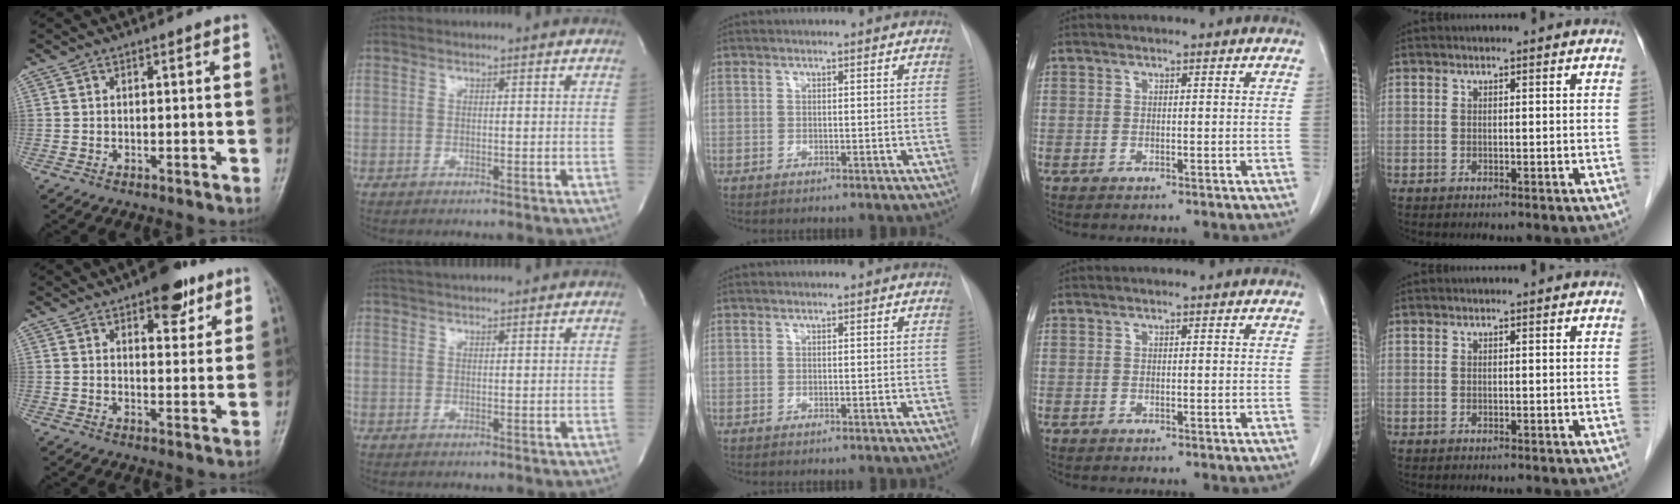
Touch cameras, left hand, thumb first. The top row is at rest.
{"thumb": {"total": 8.8, "force": [5.5, 3.9, 5.6], "torque": [-0.044, -0.026, 0.074]}, "index": {"total": 4.6, "force": [4.3, 0.0, 1.8], "torque": [-0.027, 0.032, 0.067]}}